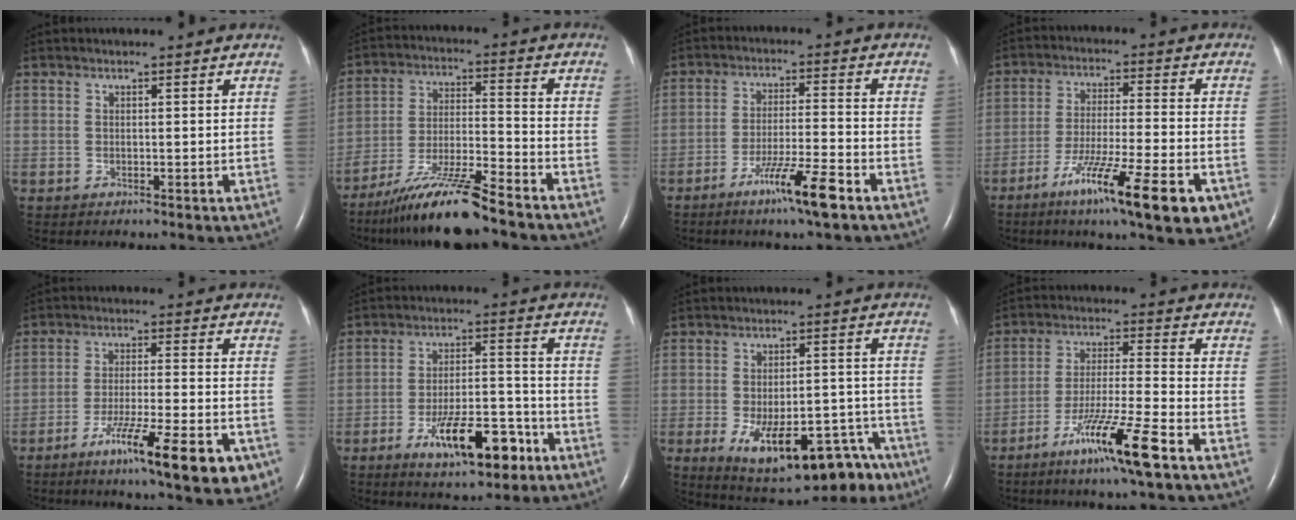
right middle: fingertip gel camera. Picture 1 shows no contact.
{"total": 13.1, "force": [-10.4, 0.3, 7.9], "torque": [-0.145, -0.017, -0.184]}
{"total": 8.4, "force": [-5.2, -0.4, 6.6], "torque": [-0.119, -0.016, -0.092]}
{"total": 15.2, "force": [-8.0, 1.1, 12.9], "torque": [-0.197, -0.028, -0.126]}
{"total": 13.8, "force": [-7.5, 1.6, 11.4], "torque": [-0.154, -0.017, -0.111]}
{"total": 11.3, "force": [-6.2, 3.4, 8.8], "torque": [-0.148, 0.007, -0.095]}
{"total": 18.4, "force": [-11.1, 7.3, 12.8], "torque": [-0.141, 0.019, -0.151]}
{"total": 11.3, "force": [-6.8, -0.6, 9.0], "torque": [-0.169, -0.025, -0.125]}